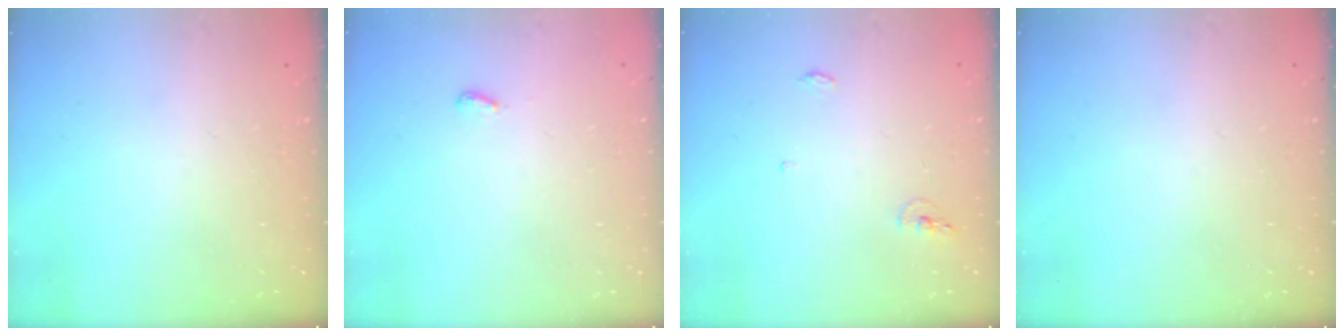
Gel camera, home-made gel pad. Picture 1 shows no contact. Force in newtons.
{"total": 3.2, "press": 3.1, "slide": 0.4}
{"total": 5.0, "press": 4.8, "slide": 1.5}
{"total": 0.0}